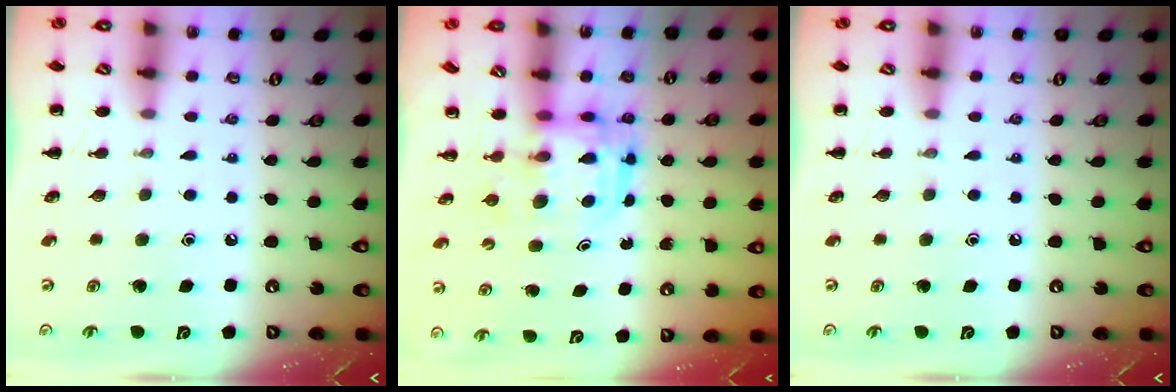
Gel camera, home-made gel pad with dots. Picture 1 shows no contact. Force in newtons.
{"total": 3.0, "press": 3.0, "slide": 0.3}
{"total": 0.0}